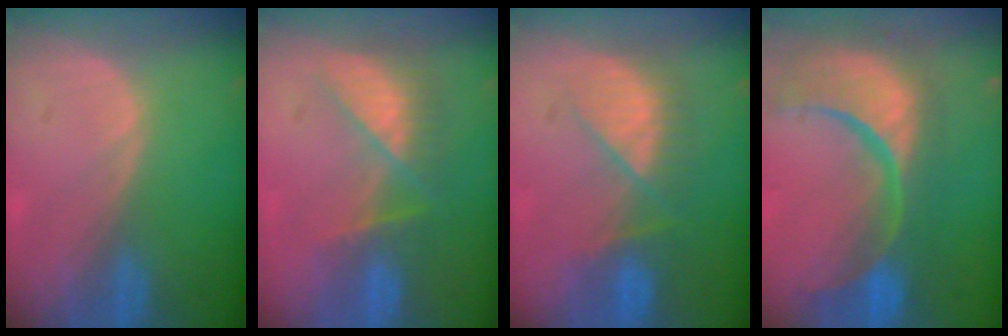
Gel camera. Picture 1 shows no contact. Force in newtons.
{"total": 8.3, "press": 7.1, "slide": 4.3}
{"total": 7.2, "press": 7.0, "slide": 1.7}
{"total": 15.3, "press": 12.1, "slide": 9.4}